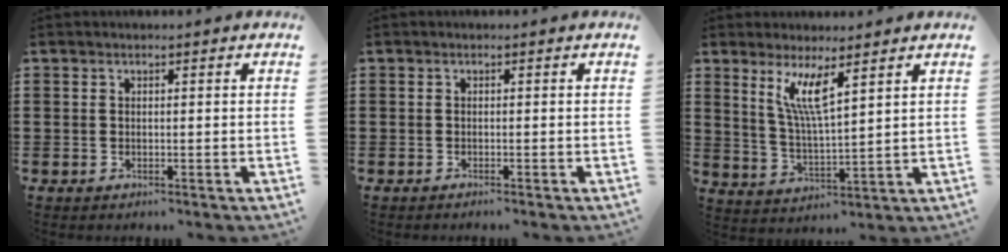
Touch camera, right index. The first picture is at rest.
{"total": 0.5, "force": [-0.5, 0.0, 0.2], "torque": [-0.004, -0.001, -0.010]}
{"total": 6.4, "force": [3.3, 0.9, 5.4], "torque": [-0.116, -0.002, 0.058]}